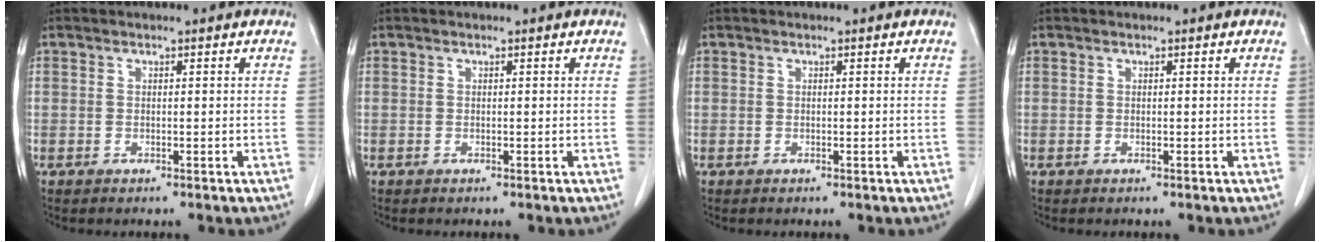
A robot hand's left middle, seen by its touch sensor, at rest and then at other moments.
{"total": 0.0}
{"total": 0.0}
{"total": 0.0}